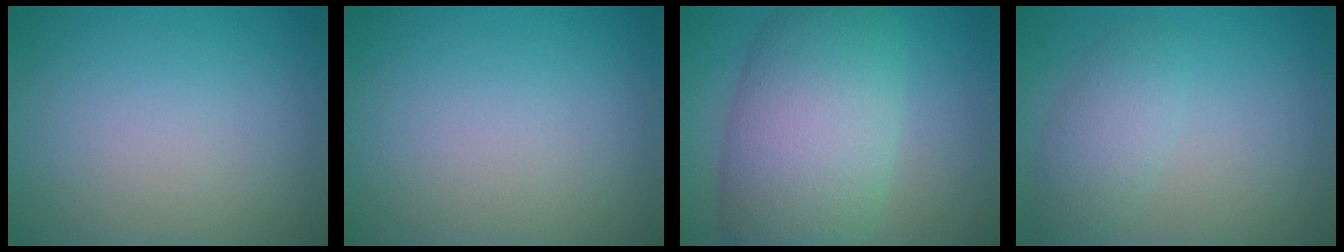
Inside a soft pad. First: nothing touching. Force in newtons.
{"total": 0.0}
{"total": 10.7, "press": 10.7, "slide": 0.2}
{"total": 2.9, "press": 2.9, "slide": 0.2}